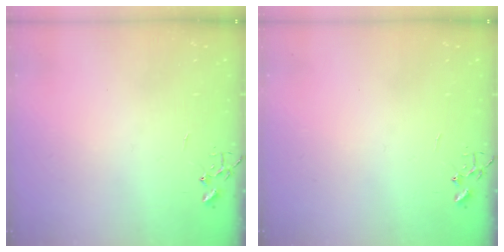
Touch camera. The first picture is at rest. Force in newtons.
{"total": 0.0}